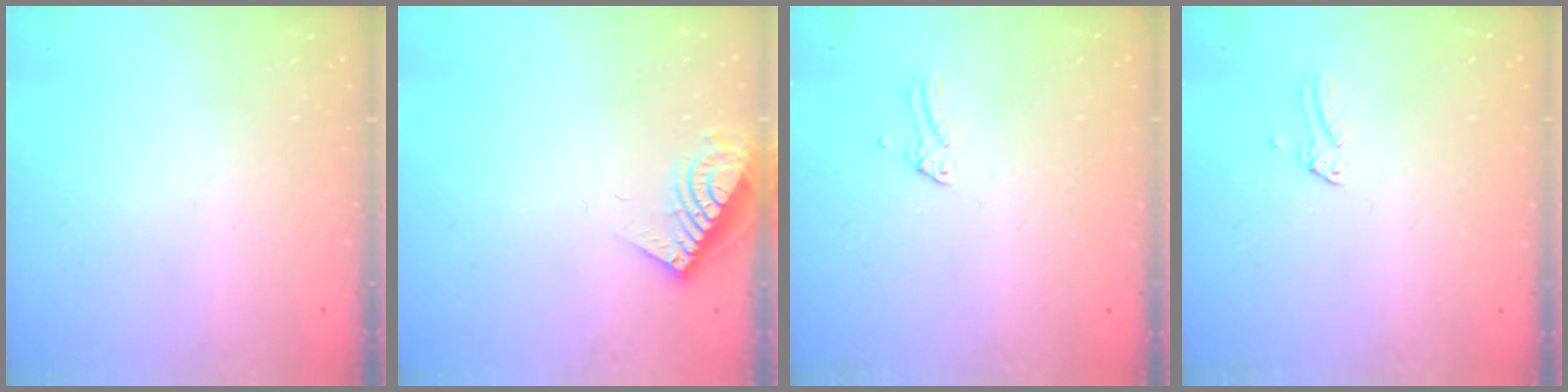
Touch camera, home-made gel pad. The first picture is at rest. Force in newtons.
{"total": 8.6, "press": 8.5, "slide": 0.8}
{"total": 0.0}
{"total": 0.0}